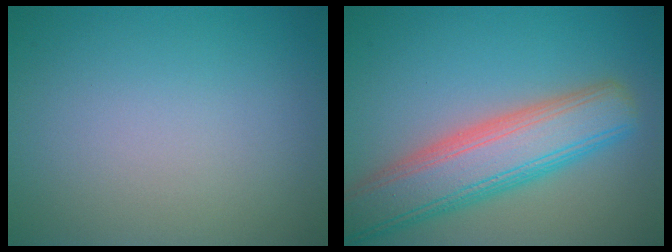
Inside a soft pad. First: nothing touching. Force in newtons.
{"total": 8.0, "press": 8.0, "slide": 0.4}